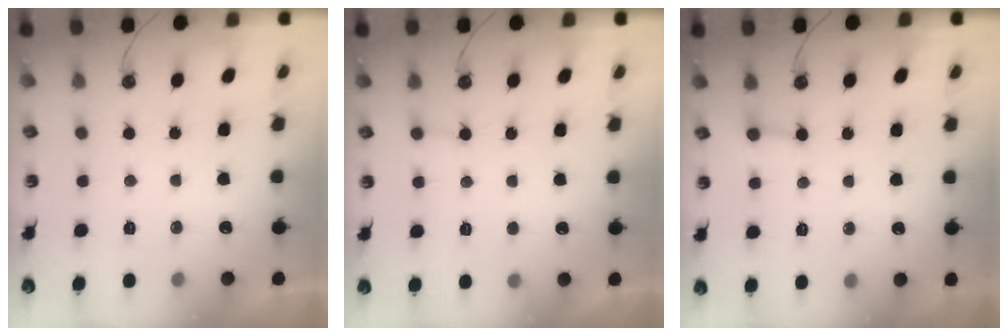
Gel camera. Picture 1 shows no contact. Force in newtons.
{"total": 5.5, "press": 5.5, "slide": 0.7}
{"total": 2.0, "press": 2.0, "slide": 0.0}